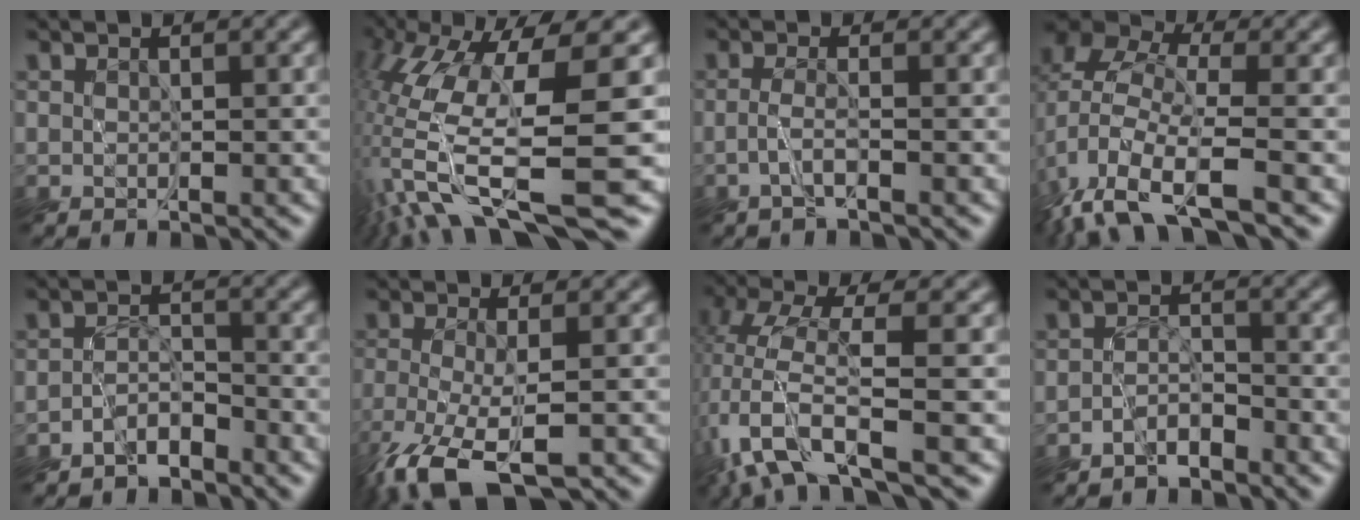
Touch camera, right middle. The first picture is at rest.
{"total": 12.6, "force": [-1.4, 2.5, 12.2], "torque": [-0.252, -0.014, 0.001]}
{"total": 1.1, "force": [-0.6, -0.2, 0.8], "torque": [-0.021, -0.003, -0.018]}
{"total": 9.4, "force": [-3.9, 4.7, 7.2], "torque": [-0.159, -0.012, -0.080]}
{"total": 2.5, "force": [-2.4, 0.7, 0.5], "torque": [-0.008, 0.003, -0.053]}
{"total": 6.4, "force": [-4.0, 1.8, 4.7], "torque": [-0.107, -0.019, -0.078]}
{"total": 6.0, "force": [-2.7, 1.2, 5.3], "torque": [-0.113, 0.001, -0.063]}
{"total": 2.2, "force": [-2.1, 0.6, 0.4], "torque": [-0.007, 0.005, -0.046]}